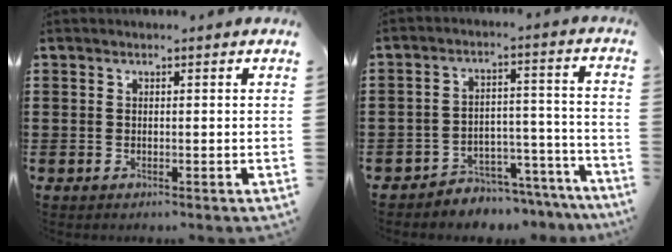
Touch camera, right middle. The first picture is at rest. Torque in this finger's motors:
{"motor_torque": [1.26, -0.88, 0.14, 0.06]}